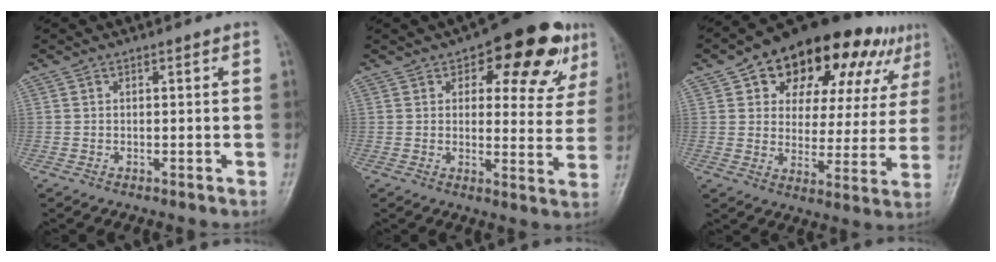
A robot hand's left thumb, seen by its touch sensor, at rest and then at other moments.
{"total": 16.3, "force": [8.1, 7.7, 11.9], "torque": [-0.099, -0.017, 0.101]}
{"total": 24.3, "force": [12.9, 12.8, 16.2], "torque": [-0.185, 0.004, 0.190]}